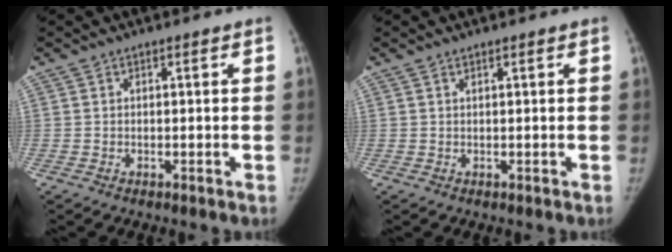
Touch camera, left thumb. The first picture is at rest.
{"total": 0.0}